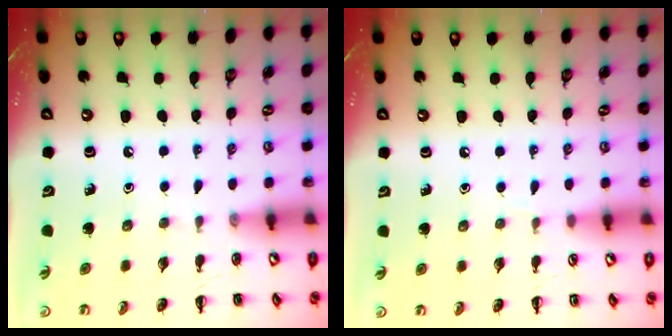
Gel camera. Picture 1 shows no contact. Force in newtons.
{"total": 3.0, "press": 2.8, "slide": 1.0}